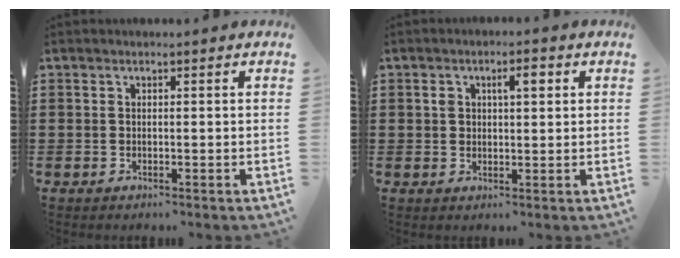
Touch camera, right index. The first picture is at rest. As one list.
[{"total": 3.3, "force": [1.1, 1.5, 2.8], "torque": [-0.041, 0.004, 0.013]}]